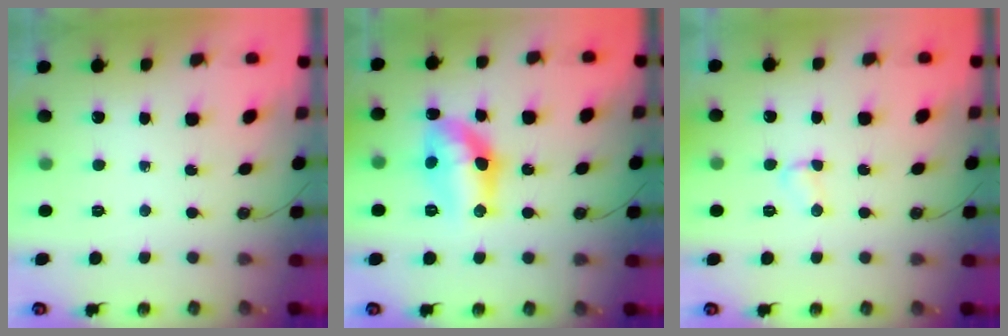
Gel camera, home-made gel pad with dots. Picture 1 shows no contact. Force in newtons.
{"total": 12.6, "press": 12.6, "slide": 0.6}
{"total": 2.4, "press": 2.4, "slide": 0.3}